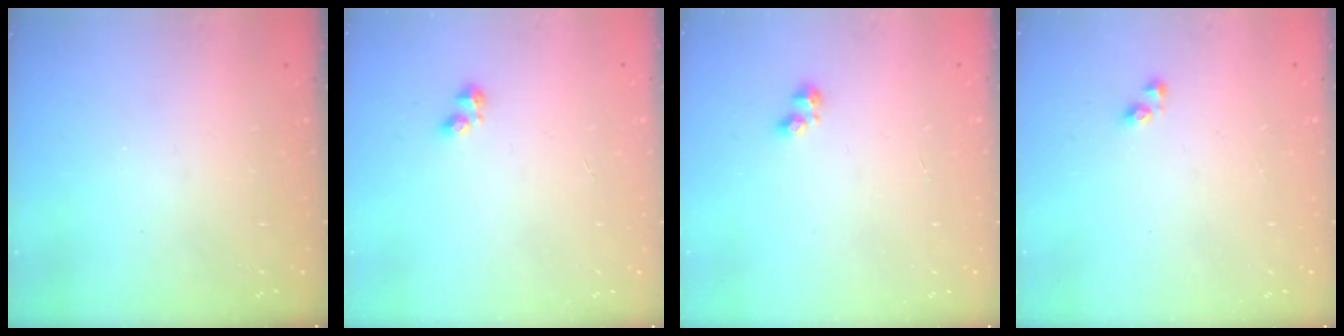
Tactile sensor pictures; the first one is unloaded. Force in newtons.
{"total": 2.2, "press": 2.1, "slide": 0.6}
{"total": 2.4, "press": 2.3, "slide": 0.8}
{"total": 3.7, "press": 3.7, "slide": 0.5}